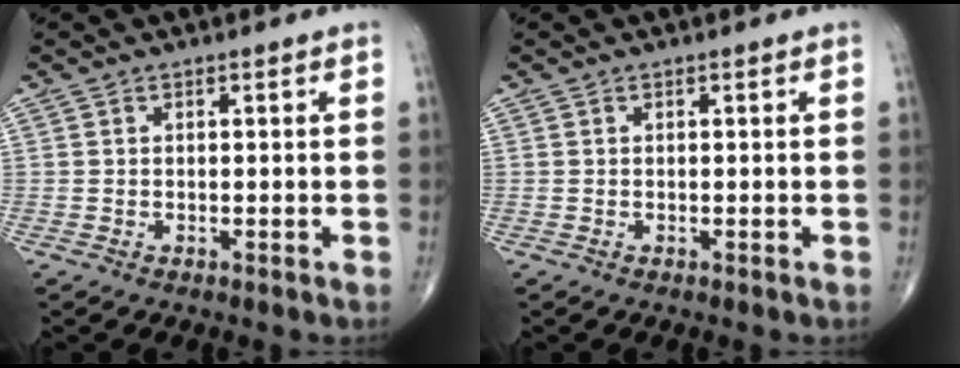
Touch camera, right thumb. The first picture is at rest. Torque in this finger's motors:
{"motor_torque": [0.00, 0.00, 0.00, 0.00, 0.00]}